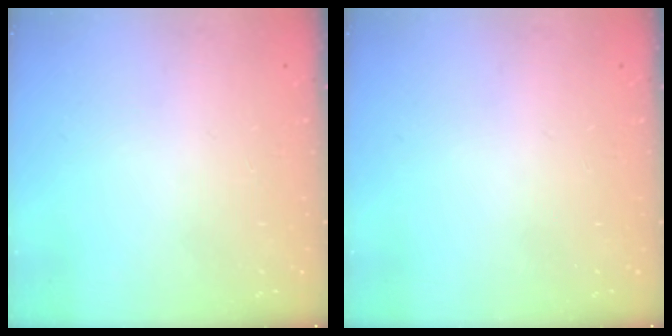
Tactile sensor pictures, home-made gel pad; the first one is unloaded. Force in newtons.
{"total": 0.0}